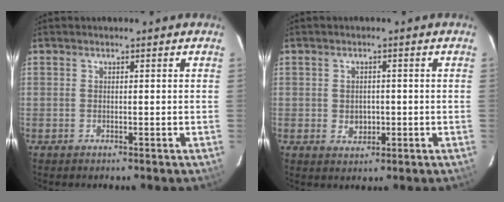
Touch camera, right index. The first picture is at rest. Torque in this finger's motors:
{"motor_torque": [0.02, -0.04, 0.01, 0.00]}